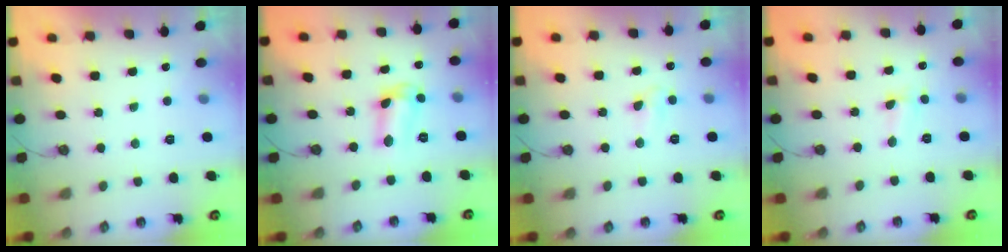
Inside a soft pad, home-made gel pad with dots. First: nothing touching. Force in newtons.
{"total": 6.4, "press": 6.4, "slide": 0.3}
{"total": 4.3, "press": 4.2, "slide": 0.9}
{"total": 2.6, "press": 2.5, "slide": 0.5}